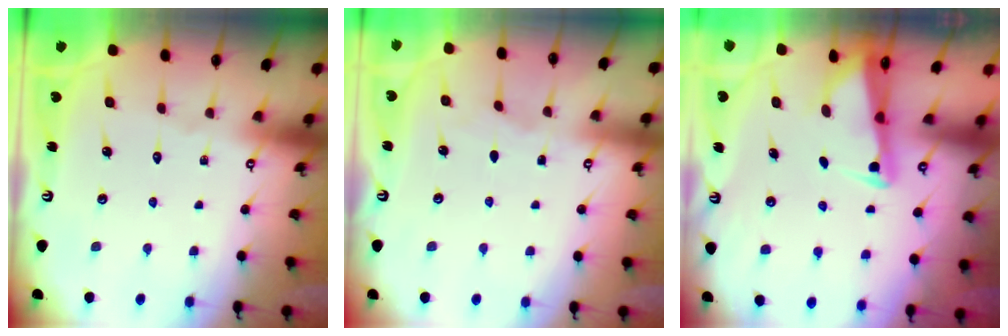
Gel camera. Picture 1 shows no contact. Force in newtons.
{"total": 2.4, "press": 2.4, "slide": 0.2}
{"total": 2.4, "press": 2.3, "slide": 0.5}